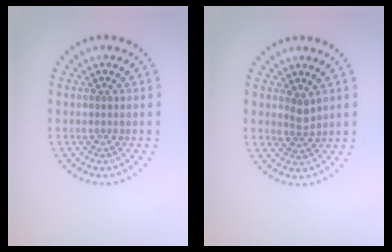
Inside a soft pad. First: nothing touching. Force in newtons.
{"total": 1.7, "press": 1.2, "slide": 1.1}